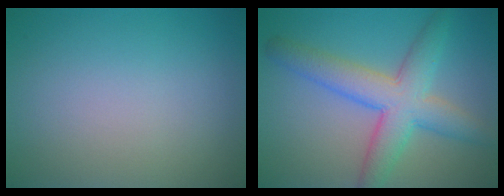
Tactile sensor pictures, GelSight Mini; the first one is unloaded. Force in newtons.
{"total": 6.3, "press": 6.3, "slide": 0.2}